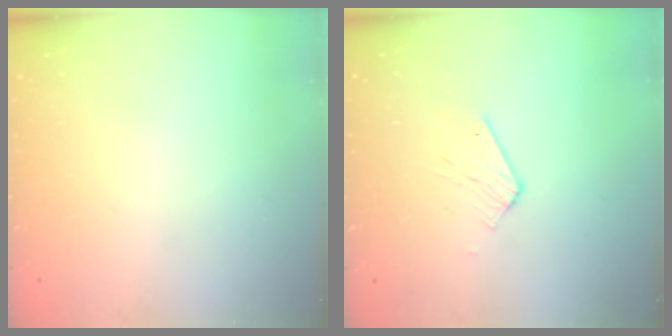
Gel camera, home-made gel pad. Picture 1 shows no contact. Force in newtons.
{"total": 3.9, "press": 3.9, "slide": 0.5}